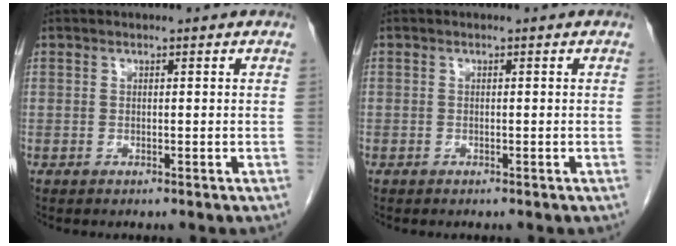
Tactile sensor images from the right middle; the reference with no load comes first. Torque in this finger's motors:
{"motor_torque": [0.82, -0.88, 0.01, -0.08]}